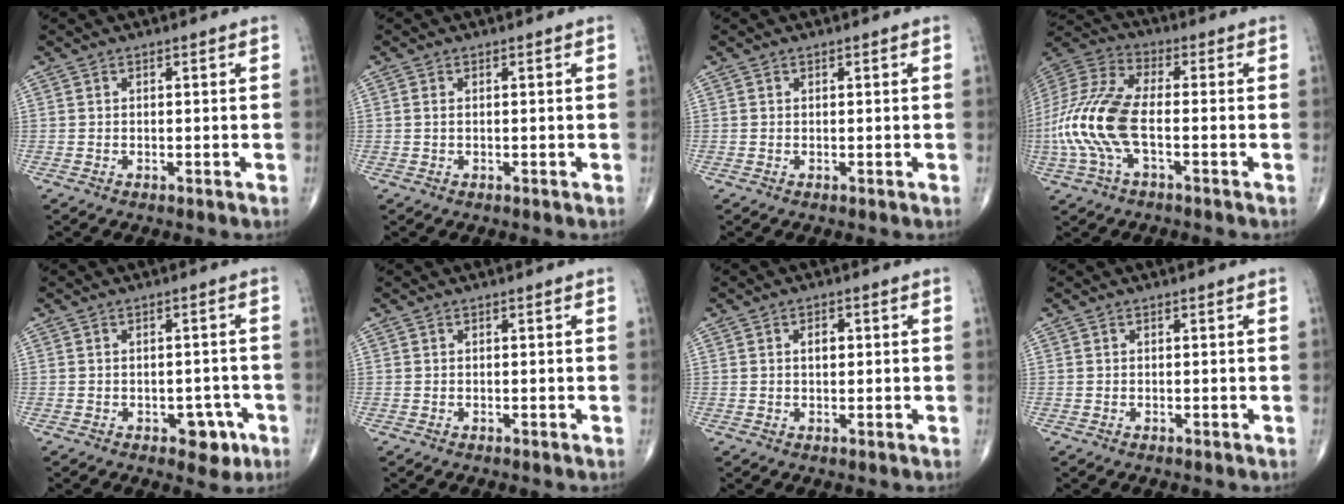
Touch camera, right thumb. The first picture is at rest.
{"total": 0.7, "force": [0.1, 0.4, 0.6], "torque": [-0.016, 0.004, 0.004]}
{"total": 0.0}
{"total": 16.1, "force": [-3.0, 6.7, 14.3], "torque": [-0.331, 0.026, -0.059]}
{"total": 4.6, "force": [-2.1, 2.9, 2.9], "torque": [-0.014, 0.013, -0.024]}
{"total": 0.0}
{"total": 2.3, "force": [0.4, 1.4, 1.8], "torque": [-0.017, 0.001, 0.004]}
{"total": 0.0}